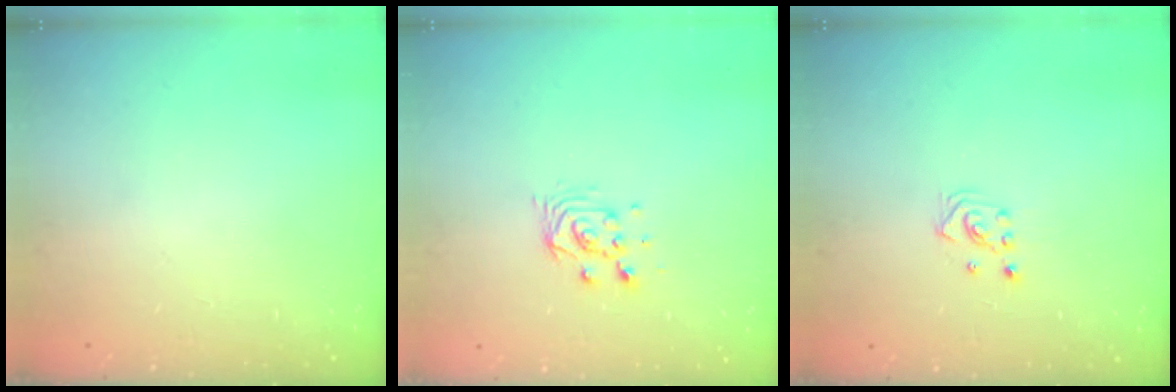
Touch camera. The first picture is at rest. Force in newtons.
{"total": 5.0, "press": 5.0, "slide": 0.1}
{"total": 2.6, "press": 2.6, "slide": 0.3}